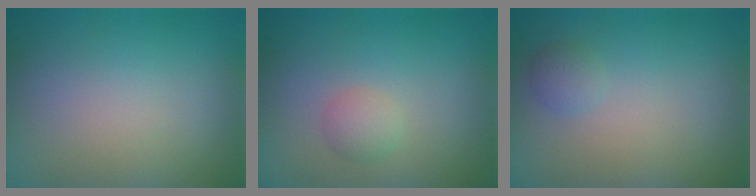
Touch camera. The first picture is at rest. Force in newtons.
{"total": 1.4, "press": 1.4, "slide": 0.1}
{"total": 1.1, "press": 1.1, "slide": 0.1}